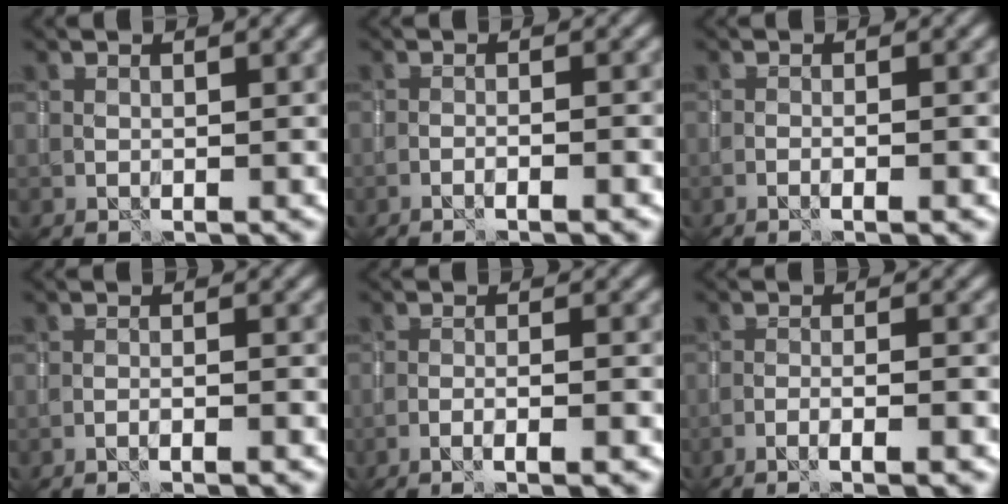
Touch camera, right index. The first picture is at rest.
{"total": 2.1, "force": [-1.5, 0.3, 1.5], "torque": [-0.021, 0.014, -0.032]}
{"total": 2.0, "force": [-1.0, 0.4, 1.7], "torque": [-0.021, 0.011, -0.020]}
{"total": 2.0, "force": [-1.5, 0.2, 1.2], "torque": [-0.019, 0.011, -0.032]}
{"total": 3.4, "force": [-2.1, 0.5, 2.7], "torque": [-0.041, 0.013, -0.045]}
{"total": 4.0, "force": [-2.5, 0.6, 3.0], "torque": [-0.045, 0.011, -0.053]}